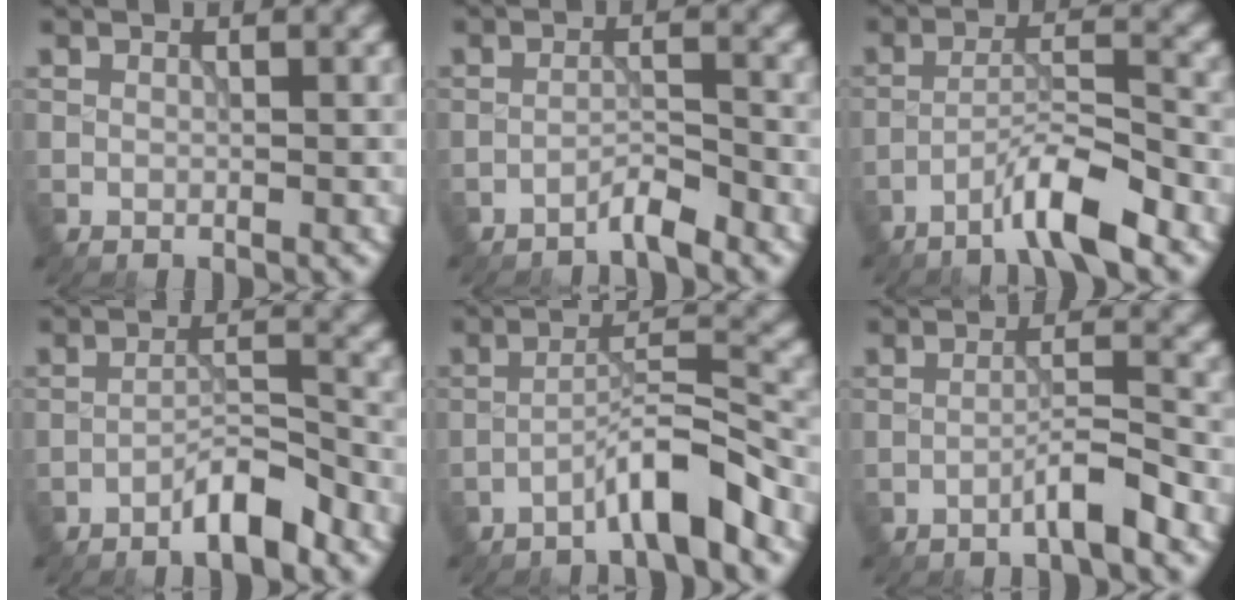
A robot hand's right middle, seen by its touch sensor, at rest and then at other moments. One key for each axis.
{"total": 2.0, "fx": -1.8, "fy": 0.1, "fz": 0.9, "tx": -0.010, "ty": 0.009, "tz": -0.036}
{"total": 5.2, "fx": -3.7, "fy": 0.4, "fz": 3.7, "tx": -0.063, "ty": 0.012, "tz": -0.075}
{"total": 3.8, "fx": -2.9, "fy": 0.6, "fz": 2.4, "tx": -0.040, "ty": 0.012, "tz": -0.057}
{"total": 4.8, "fx": -3.4, "fy": 0.4, "fz": 3.4, "tx": -0.057, "ty": 0.020, "tz": -0.068}
{"total": 2.9, "fx": -1.9, "fy": 0.1, "fz": 2.2, "tx": -0.035, "ty": 0.013, "tz": -0.041}